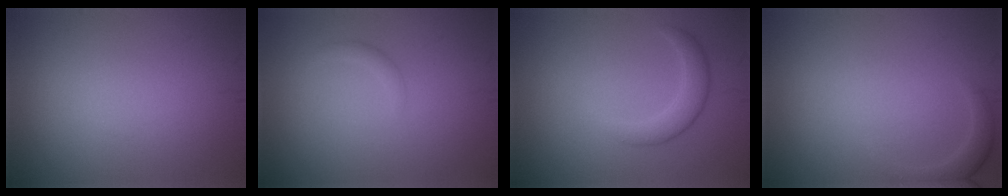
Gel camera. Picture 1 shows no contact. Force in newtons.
{"total": 0.9, "press": 0.8, "slide": 0.1}
{"total": 2.4, "press": 2.4, "slide": 0.1}
{"total": 1.8, "press": 1.8, "slide": 0.3}